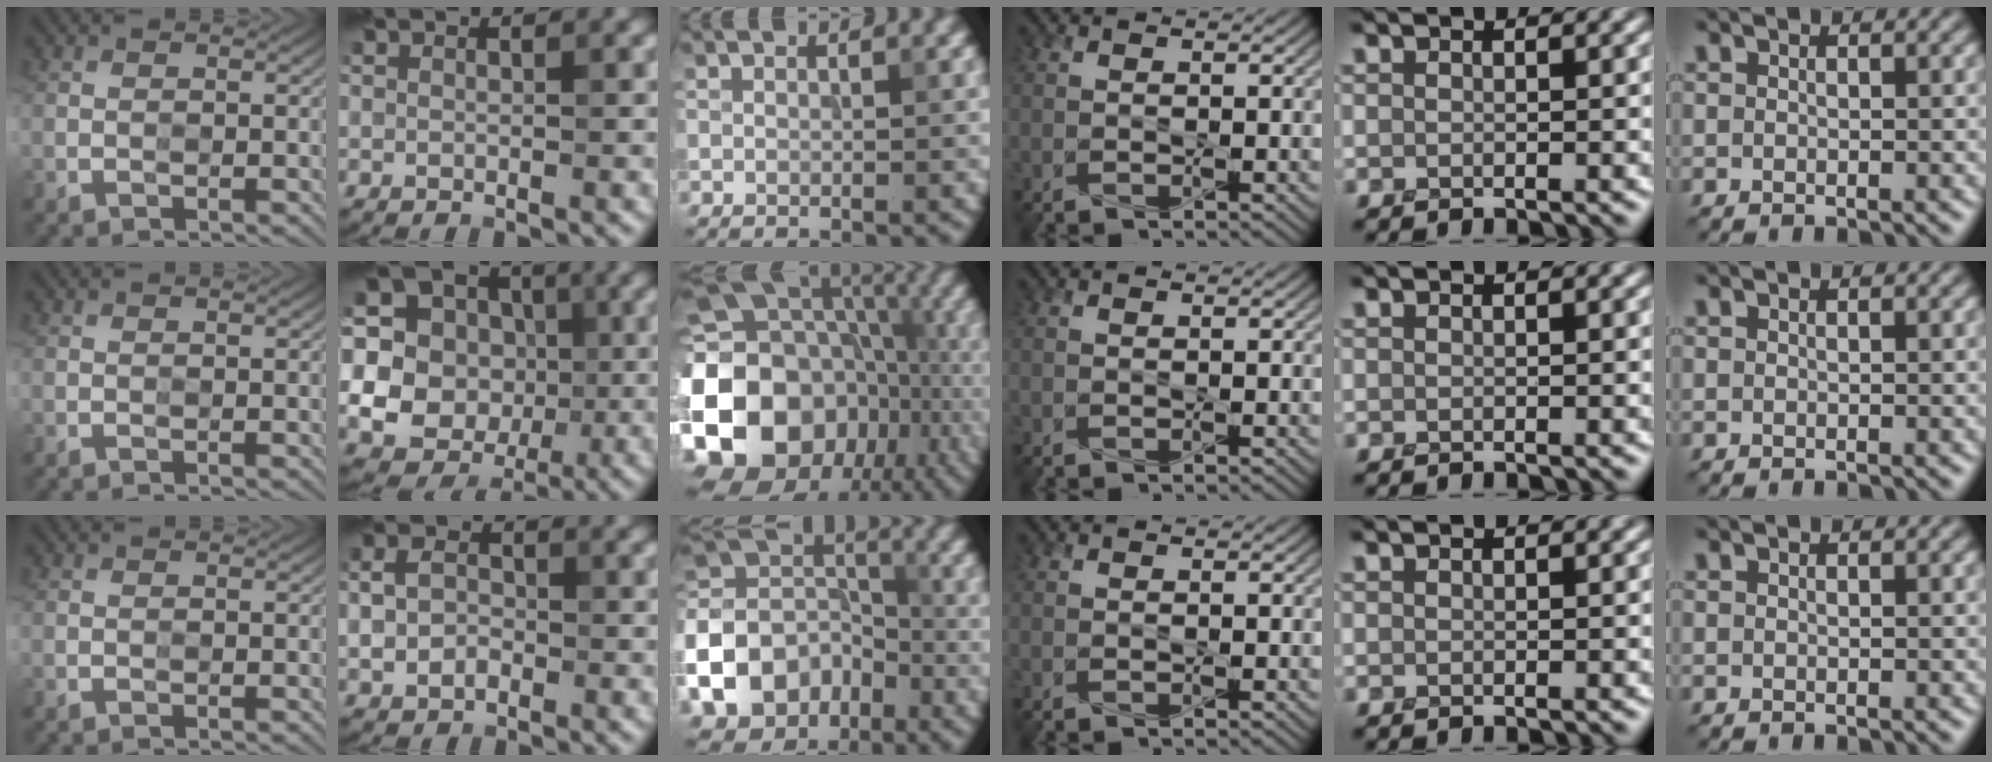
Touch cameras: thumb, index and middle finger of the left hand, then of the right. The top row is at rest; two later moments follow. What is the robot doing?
{"motion": "press", "object": "gel pad"}